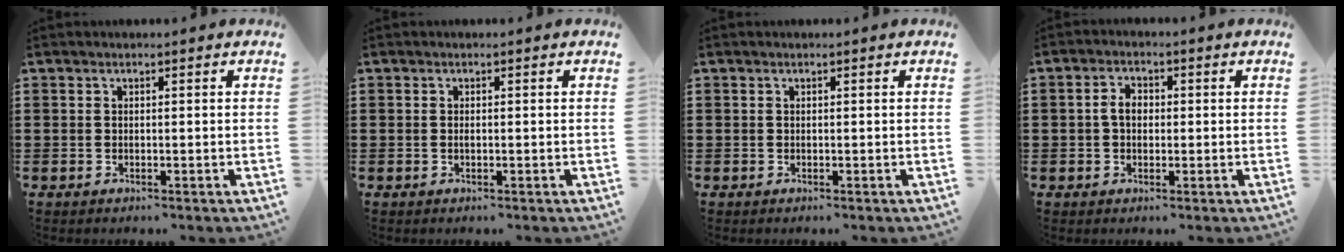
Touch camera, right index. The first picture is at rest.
{"total": 0.6, "force": [-0.1, 0.2, 0.6], "torque": [-0.013, -0.003, -0.001]}
{"total": 0.0}
{"total": 3.0, "force": [0.0, 2.0, 2.2], "torque": [-0.047, 0.008, -0.003]}